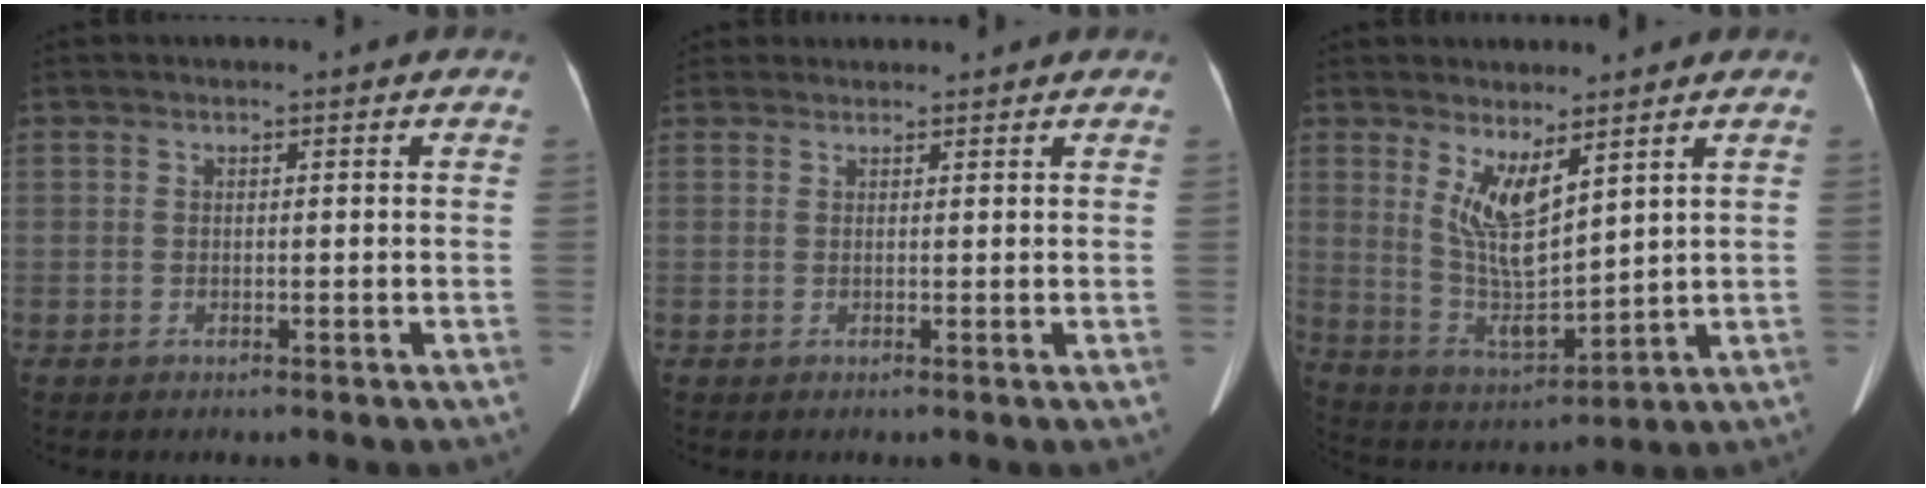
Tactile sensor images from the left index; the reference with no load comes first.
{"total": 2.7, "force": [2.6, 0.8, 0.0], "torque": [-0.001, 0.025, 0.043]}
{"total": 8.6, "force": [4.0, 2.3, 7.2], "torque": [-0.143, -0.020, 0.090]}